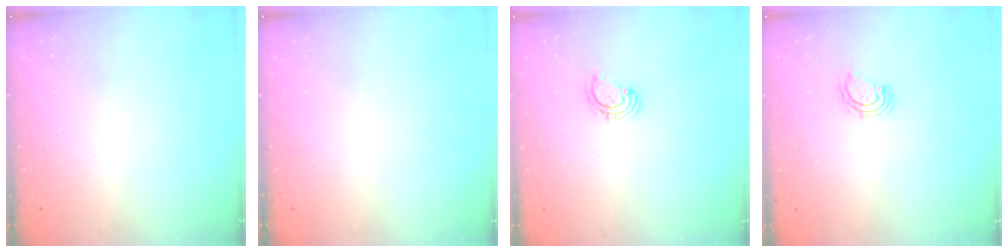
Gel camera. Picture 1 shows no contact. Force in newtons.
{"total": 0.0}
{"total": 2.0, "press": 1.9, "slide": 0.6}
{"total": 2.8, "press": 2.8, "slide": 0.2}